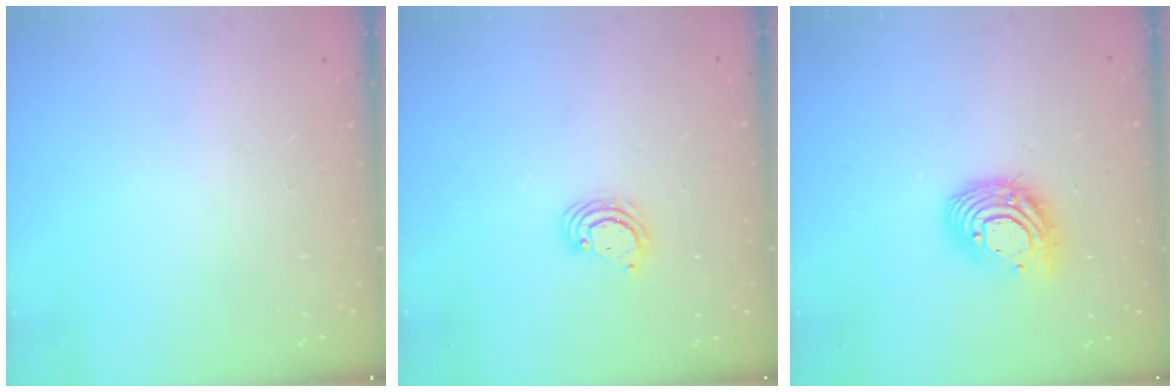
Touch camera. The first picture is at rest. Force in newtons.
{"total": 2.8, "press": 2.8, "slide": 0.3}
{"total": 13.9, "press": 13.9, "slide": 1.2}